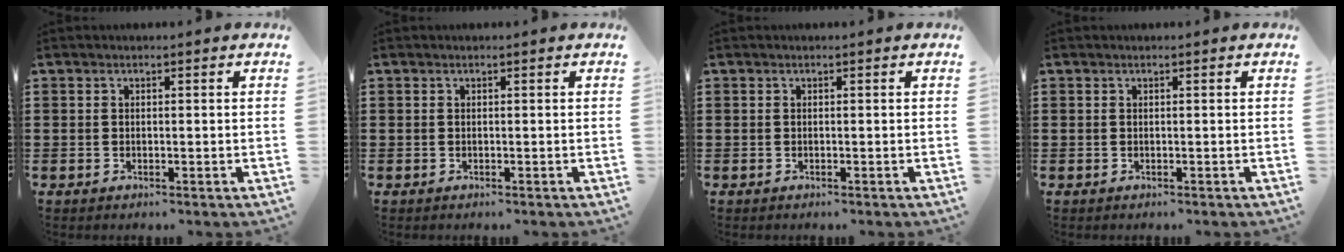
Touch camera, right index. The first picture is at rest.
{"total": 0.0}
{"total": 0.0}
{"total": 0.0}